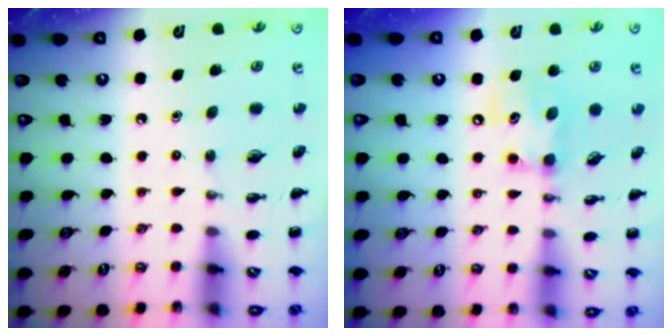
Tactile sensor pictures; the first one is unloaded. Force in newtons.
{"total": 8.9, "press": 8.8, "slide": 0.5}